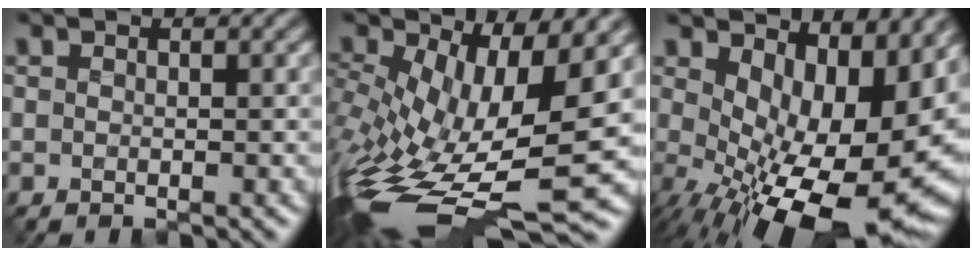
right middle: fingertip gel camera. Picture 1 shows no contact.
{"total": 12.0, "force": [-2.7, 4.9, 10.6], "torque": [-0.224, -0.023, -0.035]}
{"total": 15.7, "force": [-0.5, 8.4, 13.2], "torque": [-0.171, -0.037, 0.021]}